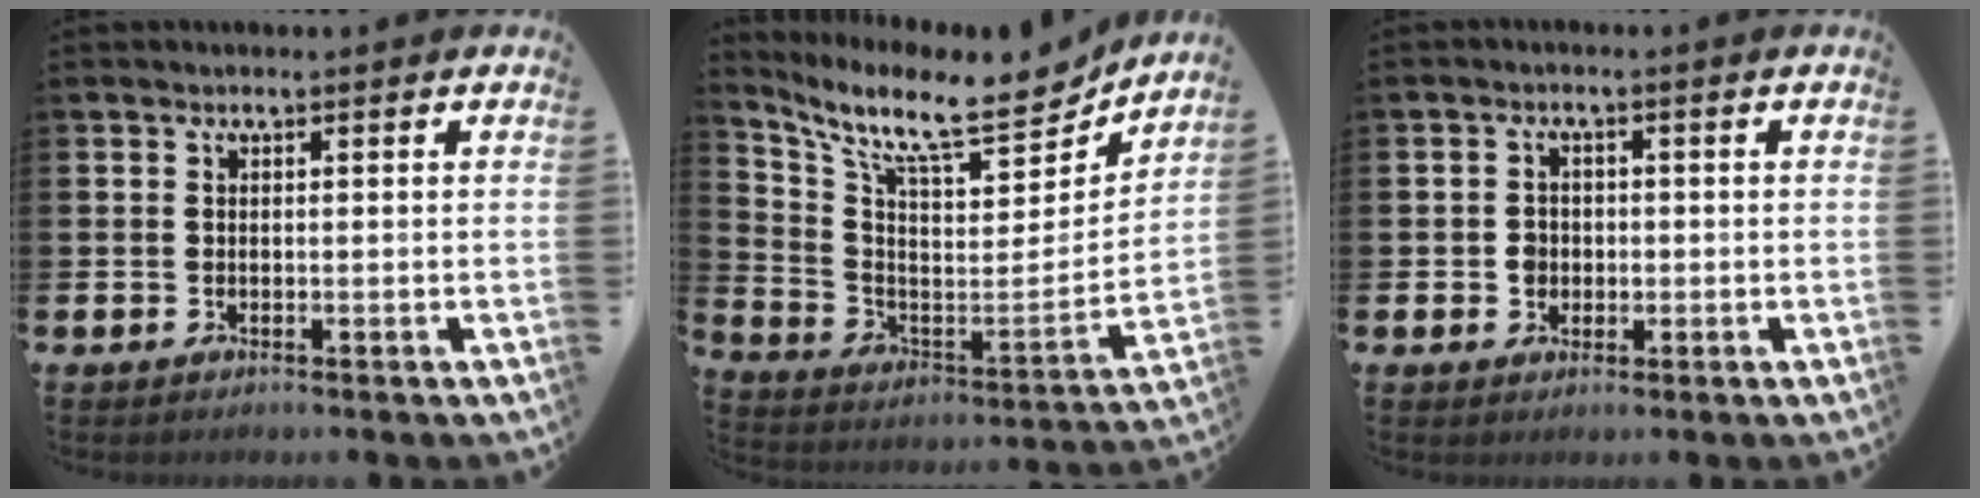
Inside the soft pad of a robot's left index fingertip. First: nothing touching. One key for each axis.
{"total": 11.9, "fx": 10.2, "fy": 2.2, "fz": 5.7, "tx": -0.135, "ty": -0.084, "tz": 0.164}
{"total": 2.2, "fx": -0.3, "fy": 2.1, "fz": 0.7, "tx": -0.009, "ty": 0.004, "tz": -0.011}